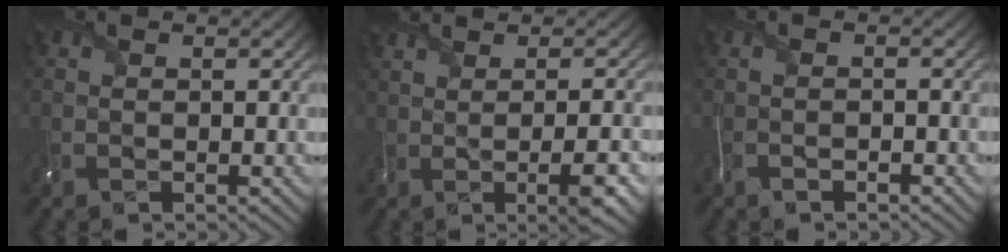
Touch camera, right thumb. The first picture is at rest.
{"total": 4.8, "force": [0.7, 0.8, 4.7], "torque": [-0.053, 0.021, -0.003]}
{"total": 1.5, "force": [-1.4, -0.4, 0.2], "torque": [-0.002, 0.004, -0.032]}